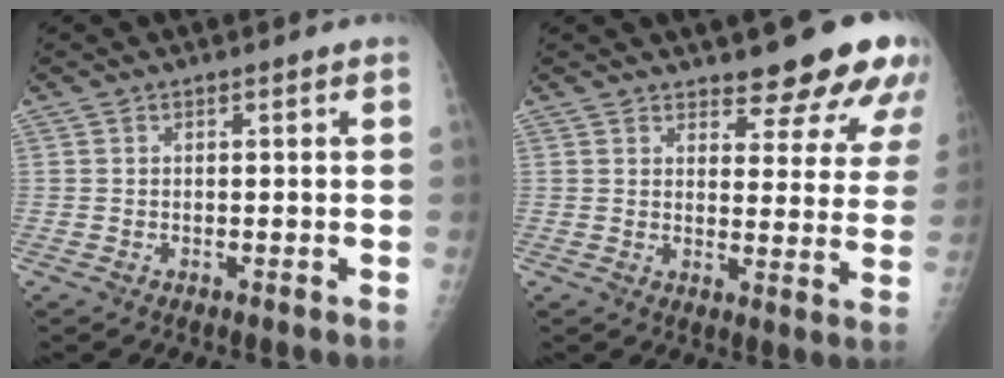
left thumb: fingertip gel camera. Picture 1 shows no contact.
{"total": 12.4, "force": [10.0, 4.1, 6.1], "torque": [-0.029, -0.065, 0.111]}